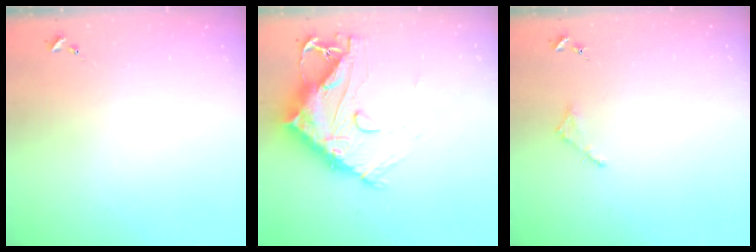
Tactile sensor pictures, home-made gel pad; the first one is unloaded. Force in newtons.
{"total": 18.5, "press": 18.4, "slide": 1.9}
{"total": 2.8, "press": 2.7, "slide": 0.3}